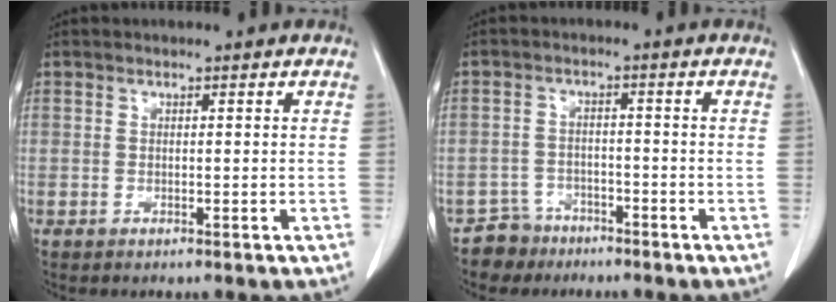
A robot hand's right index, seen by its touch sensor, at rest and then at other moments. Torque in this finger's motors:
{"motor_torque": [-0.20, -0.01, -0.56, -0.21]}